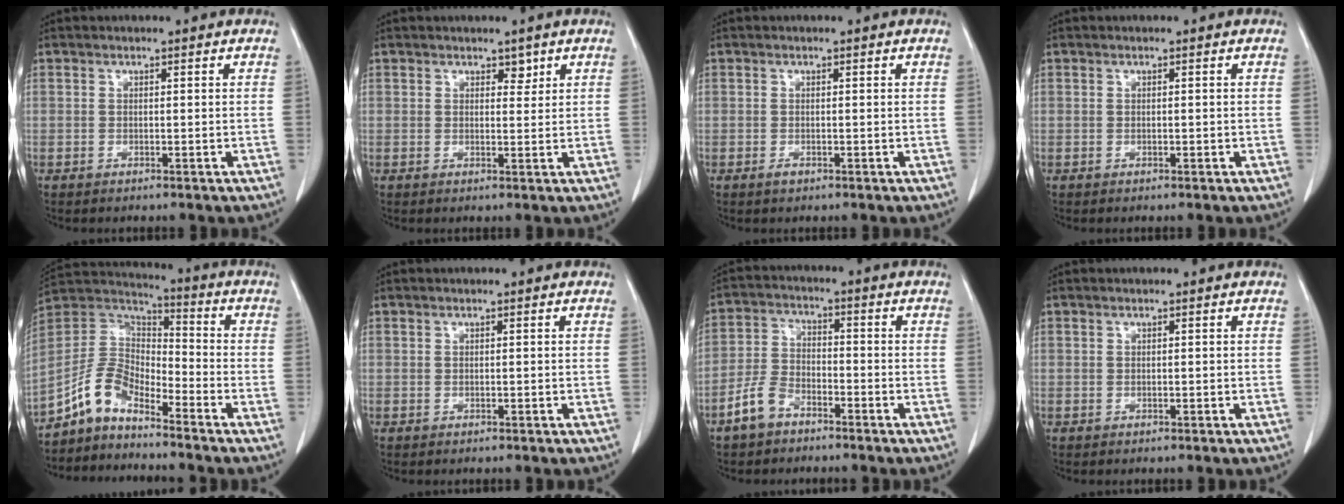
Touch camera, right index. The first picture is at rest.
{"total": 2.6, "force": [1.5, 1.7, 1.3], "torque": [-0.026, 0.007, 0.029]}
{"total": 1.6, "force": [-0.6, 1.1, 1.0], "torque": [-0.016, 0.001, -0.006]}
{"total": 0.8, "force": [-0.1, 0.5, 0.6], "torque": [-0.018, 0.002, 0.000]}
{"total": 10.2, "force": [-7.5, 4.1, 5.5], "torque": [-0.127, 0.022, -0.151]}
{"total": 0.0}
{"total": 6.9, "force": [-4.4, 3.9, 3.5], "torque": [-0.093, 0.014, -0.086]}
{"total": 0.0}